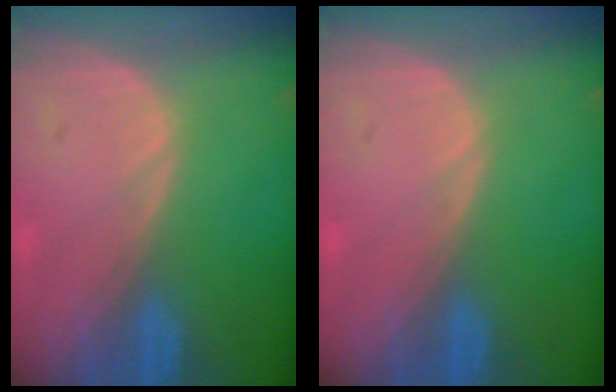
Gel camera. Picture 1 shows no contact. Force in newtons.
{"total": 0.0}